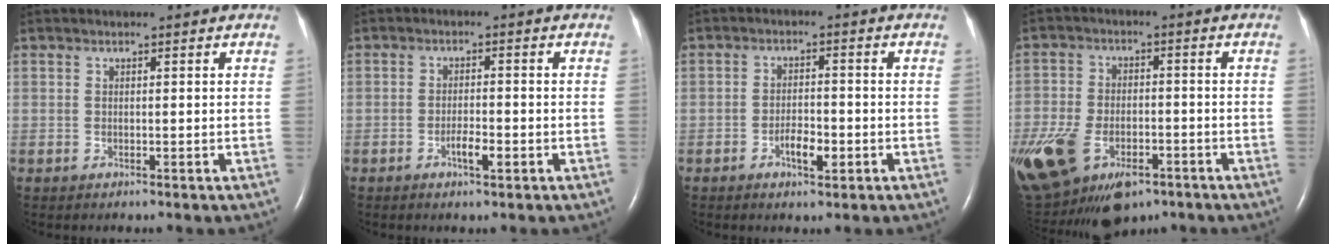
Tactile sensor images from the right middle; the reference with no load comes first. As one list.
[{"total": 2.7, "force": [-1.3, 0.6, 2.3], "torque": [-0.041, 0.001, -0.020]}, {"total": 3.7, "force": [-1.6, 1.3, 3.1], "torque": [-0.056, 0.003, -0.026]}, {"total": 27.2, "force": [-12.9, 17.5, 16.4], "torque": [-0.443, -0.030, -0.202]}]